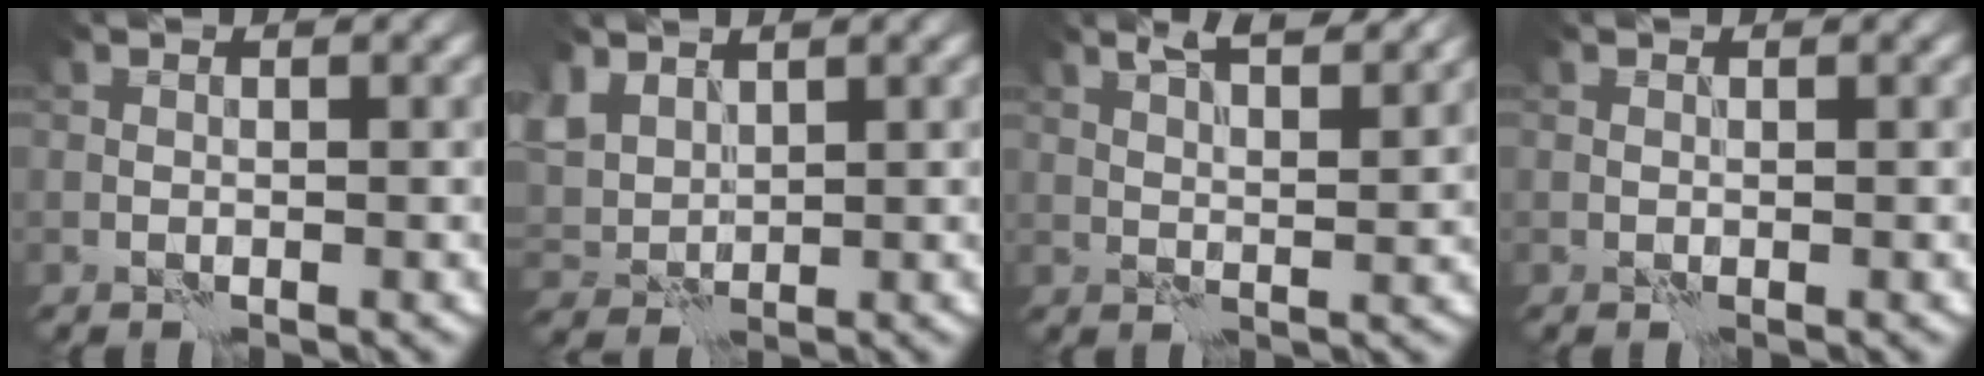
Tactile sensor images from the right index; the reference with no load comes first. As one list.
[{"total": 4.0, "force": [2.7, 2.4, 1.8], "torque": [-0.049, 0.006, 0.055]}, {"total": 5.8, "force": [4.2, 1.5, 3.8], "torque": [-0.047, 0.018, 0.044]}, {"total": 0.0}]